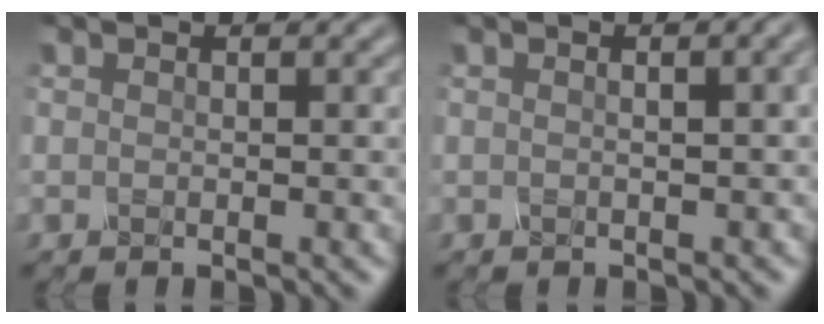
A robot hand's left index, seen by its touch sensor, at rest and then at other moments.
{"total": 4.2, "force": [0.9, 2.1, 3.5], "torque": [-0.017, 0.030, -0.013]}